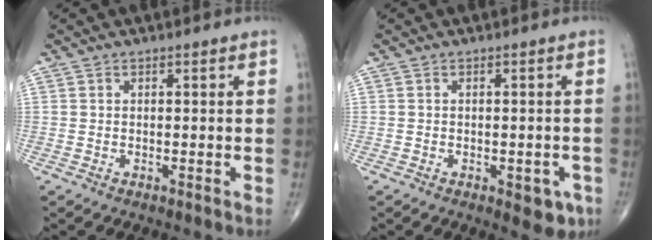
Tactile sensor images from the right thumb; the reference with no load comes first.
{"total": 4.7, "force": [-2.0, 2.4, 3.6], "torque": [-0.020, 0.004, -0.020]}